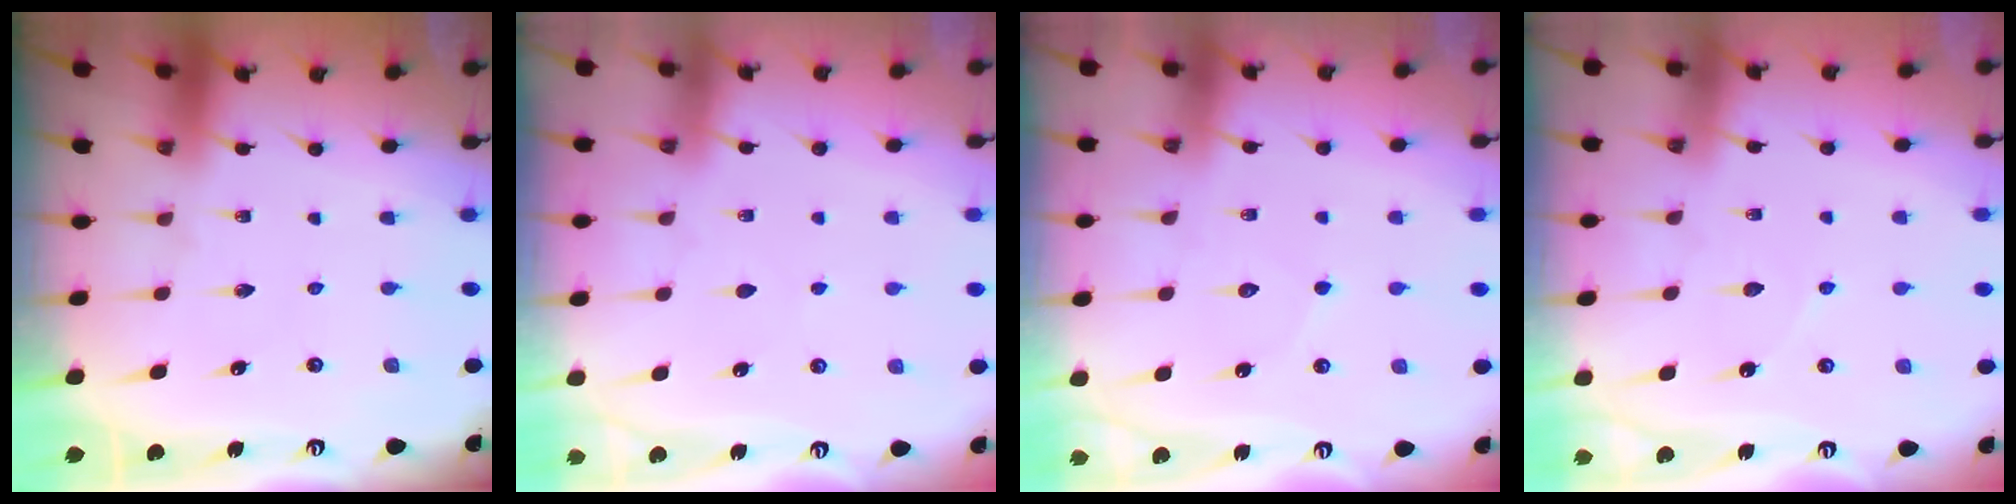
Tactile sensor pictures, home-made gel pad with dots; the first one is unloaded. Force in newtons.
{"total": 2.8, "press": 2.8, "slide": 0.4}
{"total": 3.9, "press": 3.9, "slide": 0.3}
{"total": 2.7, "press": 2.7, "slide": 0.4}